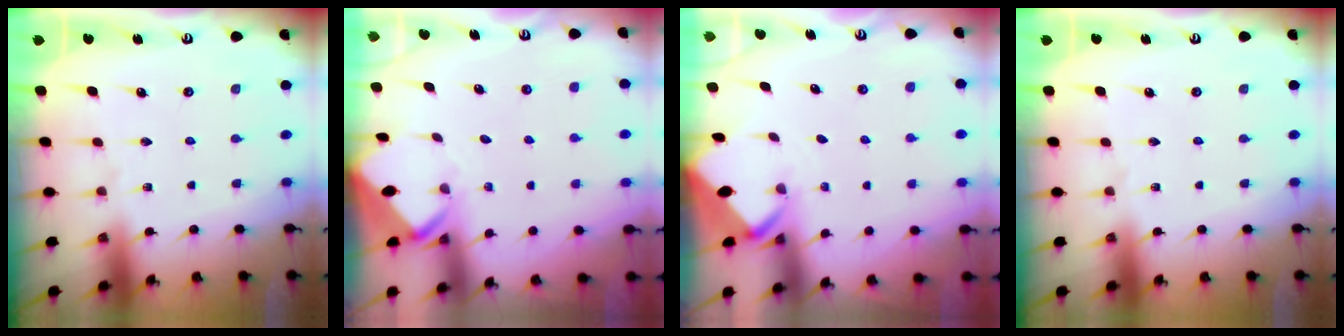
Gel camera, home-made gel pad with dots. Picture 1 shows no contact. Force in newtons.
{"total": 3.0, "press": 3.0, "slide": 0.1}
{"total": 2.1, "press": 2.1, "slide": 0.0}
{"total": 0.0}